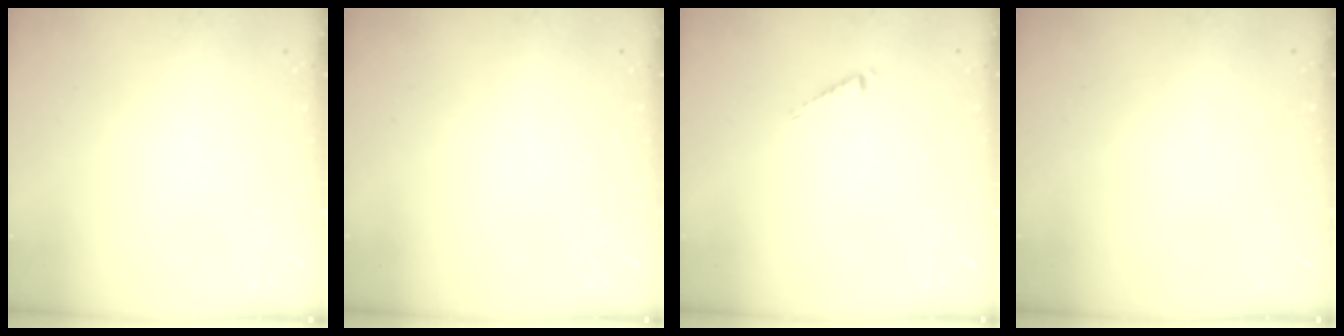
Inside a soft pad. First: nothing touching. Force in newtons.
{"total": 0.0}
{"total": 2.6, "press": 2.6, "slide": 0.2}
{"total": 0.0}